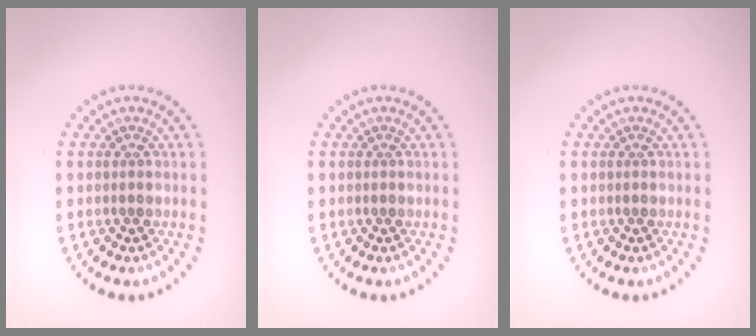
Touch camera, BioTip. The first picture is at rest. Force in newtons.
{"total": 0.0}
{"total": 0.0}